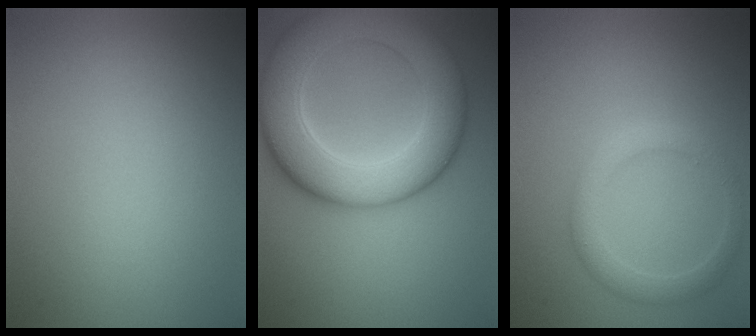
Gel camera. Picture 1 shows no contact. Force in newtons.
{"total": 10.6, "press": 10.6, "slide": 0.2}
{"total": 2.4, "press": 2.4, "slide": 0.2}